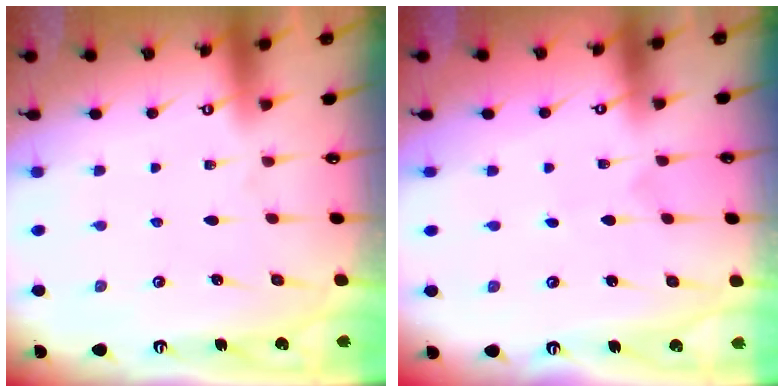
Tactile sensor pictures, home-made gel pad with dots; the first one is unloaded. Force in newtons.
{"total": 0.7, "press": 0.7, "slide": 0.0}